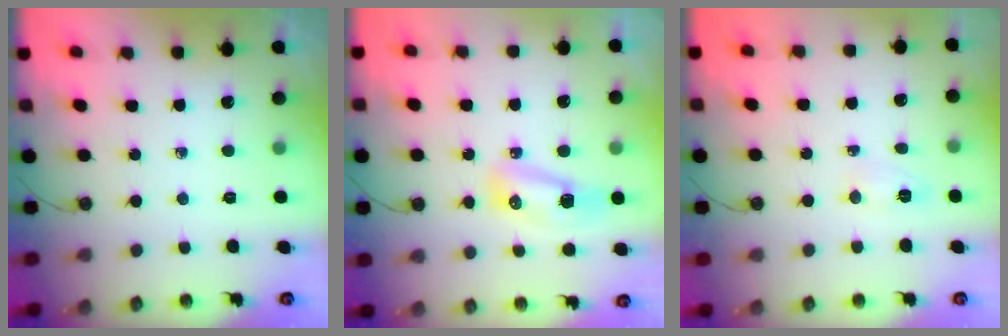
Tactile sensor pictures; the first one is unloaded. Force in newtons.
{"total": 14.0, "press": 10.2, "slide": 9.5}
{"total": 5.2, "press": 5.1, "slide": 0.5}